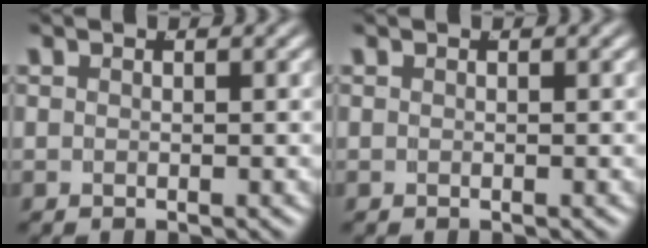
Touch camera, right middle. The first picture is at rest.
{"total": 0.0}